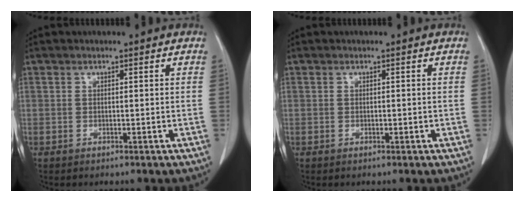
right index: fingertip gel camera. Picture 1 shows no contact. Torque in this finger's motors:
{"motor_torque": [-0.22, 0.18, -0.02, 0.00]}